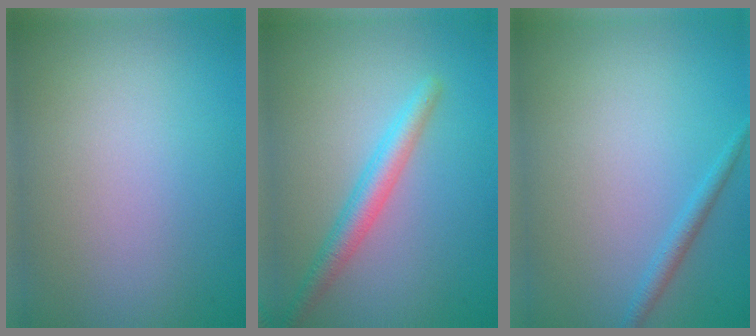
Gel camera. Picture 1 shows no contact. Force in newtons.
{"total": 2.9, "press": 2.9, "slide": 0.1}
{"total": 1.3, "press": 1.3, "slide": 0.1}